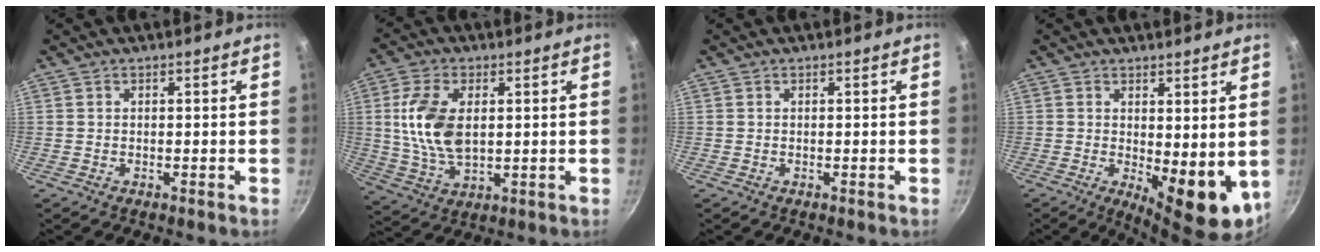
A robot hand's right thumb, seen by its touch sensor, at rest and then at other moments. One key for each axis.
{"total": 12.1, "fx": 1.8, "fy": 6.9, "fz": 9.8, "tx": -0.186, "ty": -0.009, "tz": 0.038}
{"total": 0.0}
{"total": 10.0, "fx": 0.3, "fy": 4.2, "fz": 9.1, "tx": -0.106, "ty": -0.017, "tz": 0.015}